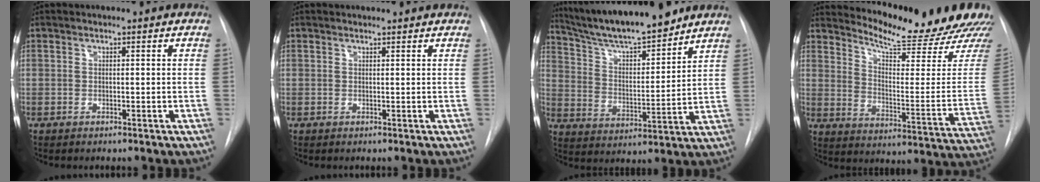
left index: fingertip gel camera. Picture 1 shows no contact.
{"total": 2.2, "force": [2.2, 0.3, 0.3], "torque": [-0.011, 0.012, 0.023]}
{"total": 16.1, "force": [14.3, 1.6, 7.3], "torque": [-0.124, 0.002, 0.244]}
{"total": 21.2, "force": [20.1, 0.9, 6.9], "torque": [-0.105, -0.118, 0.253]}